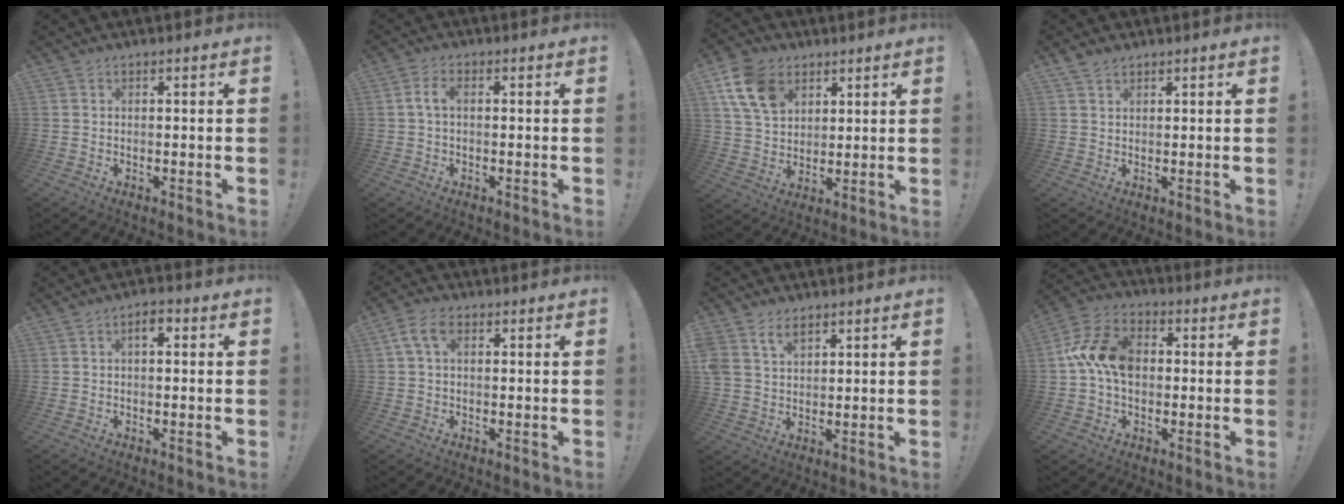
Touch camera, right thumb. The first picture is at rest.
{"total": 3.7, "force": [0.3, 1.8, 3.3], "torque": [-0.070, 0.010, 0.004]}
{"total": 13.7, "force": [6.6, 9.6, 7.1], "torque": [-0.127, -0.020, 0.130]}
{"total": 2.3, "force": [1.9, 1.0, 0.8], "torque": [-0.018, -0.010, 0.037]}
{"total": 2.9, "force": [0.5, 1.4, 2.5], "torque": [-0.036, 0.005, 0.003]}
{"total": 5.8, "force": [1.7, 3.4, 4.3], "torque": [-0.086, 0.006, 0.032]}
{"total": 6.2, "force": [3.9, 3.9, 2.9], "torque": [-0.055, -0.010, 0.077]}
{"total": 14.1, "force": [0.7, 10.0, 9.9], "torque": [-0.185, 0.016, 0.015]}